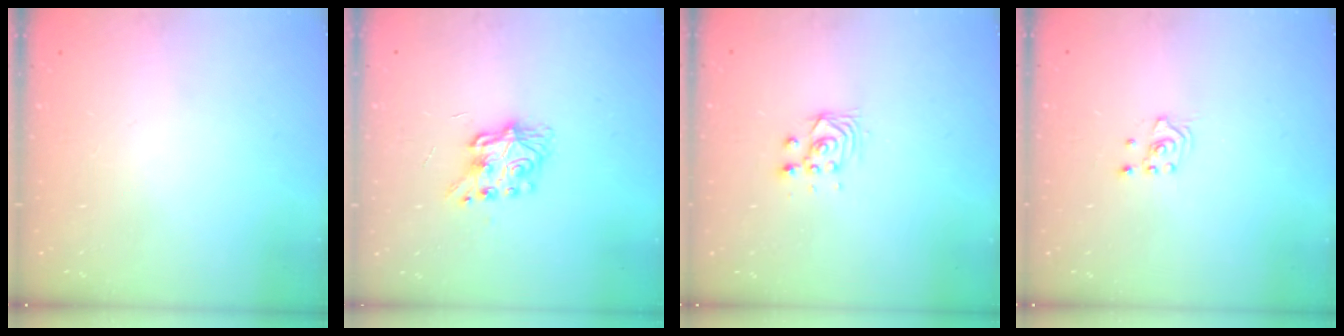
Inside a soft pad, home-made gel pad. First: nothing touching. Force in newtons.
{"total": 8.4, "press": 8.3, "slide": 0.3}
{"total": 2.8, "press": 2.8, "slide": 0.2}
{"total": 1.6, "press": 1.5, "slide": 0.2}